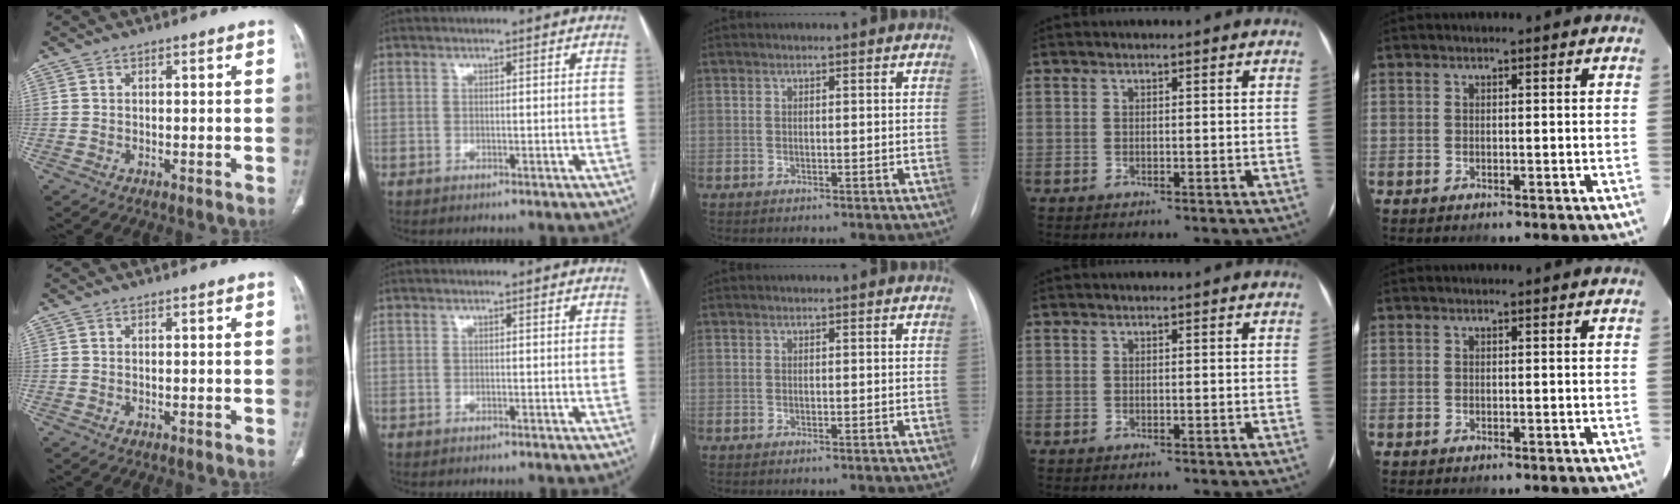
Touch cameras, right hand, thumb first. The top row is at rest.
{}